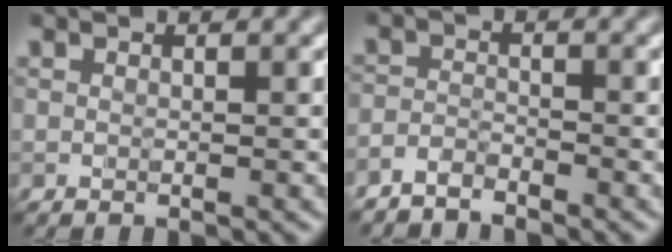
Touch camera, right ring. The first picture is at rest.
{"total": 1.9, "force": [-1.9, 0.2, 0.1], "torque": [0.000, 0.001, -0.045]}